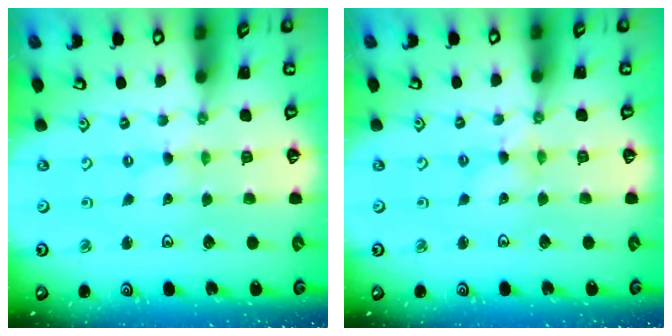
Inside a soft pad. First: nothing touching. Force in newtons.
{"total": 2.6, "press": 2.6, "slide": 0.3}